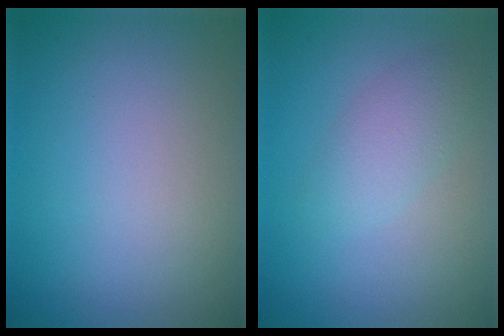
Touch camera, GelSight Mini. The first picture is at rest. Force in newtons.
{"total": 2.5, "press": 2.5, "slide": 0.0}